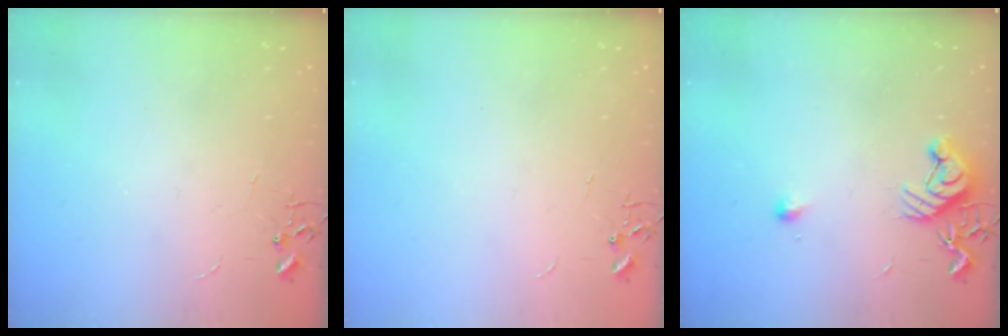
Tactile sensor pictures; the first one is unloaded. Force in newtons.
{"total": 0.0}
{"total": 9.1, "press": 9.1, "slide": 1.0}